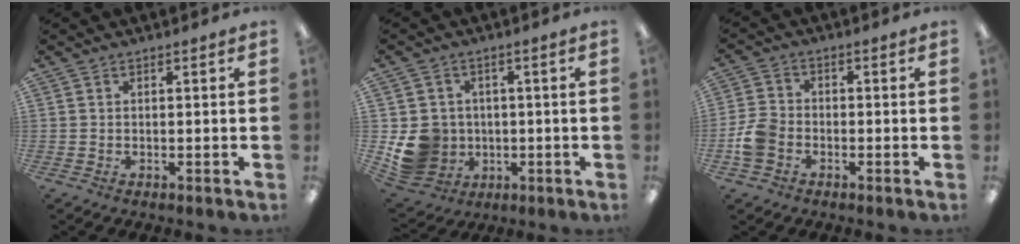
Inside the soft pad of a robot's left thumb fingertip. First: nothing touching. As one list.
[{"total": 9.4, "force": [-0.8, 9.0, 2.7], "torque": [-0.083, 0.007, -0.003]}, {"total": 6.1, "force": [-2.2, 4.6, 3.3], "torque": [-0.062, 0.016, -0.039]}]